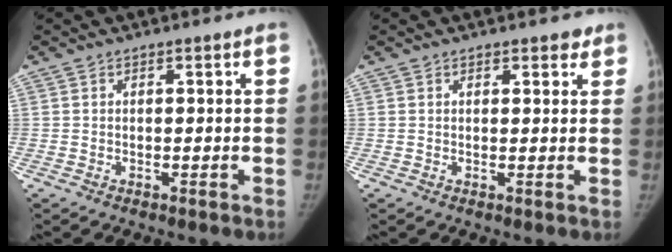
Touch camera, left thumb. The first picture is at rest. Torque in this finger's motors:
{"motor_torque": [0.18, -0.08, 0.37, -0.72, 0.07]}